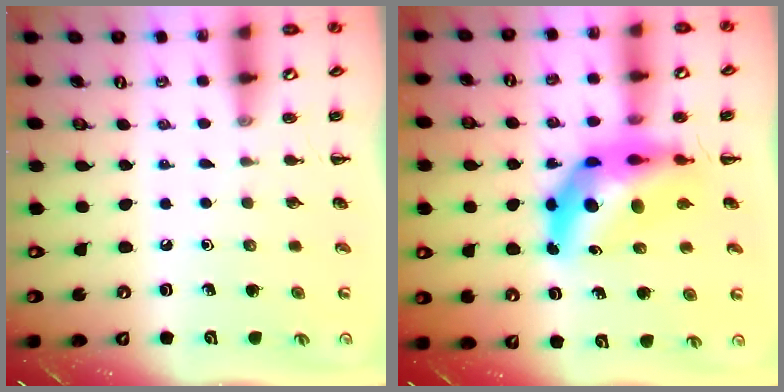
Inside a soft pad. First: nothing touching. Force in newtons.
{"total": 12.7, "press": 12.1, "slide": 3.9}